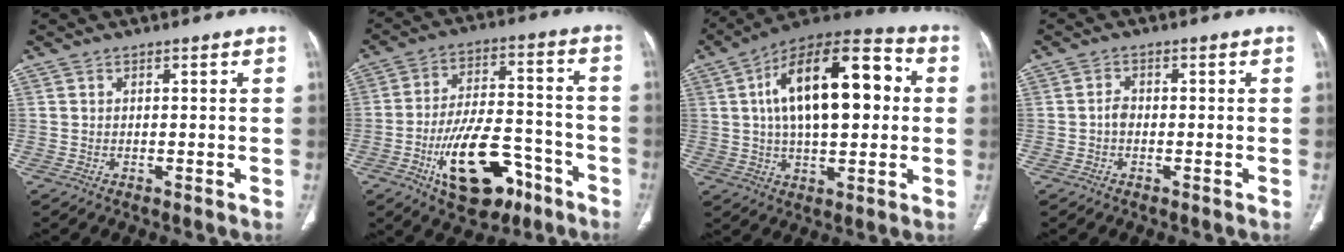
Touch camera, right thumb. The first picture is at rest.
{"total": 17.1, "force": [-8.4, 8.6, 12.2], "torque": [-0.177, 0.058, -0.125]}
{"total": 21.8, "force": [3.6, 10.2, 19.0], "torque": [-0.288, 0.024, 0.049]}
{"total": 1.7, "force": [-0.5, 1.2, 1.1], "torque": [-0.014, 0.005, -0.013]}